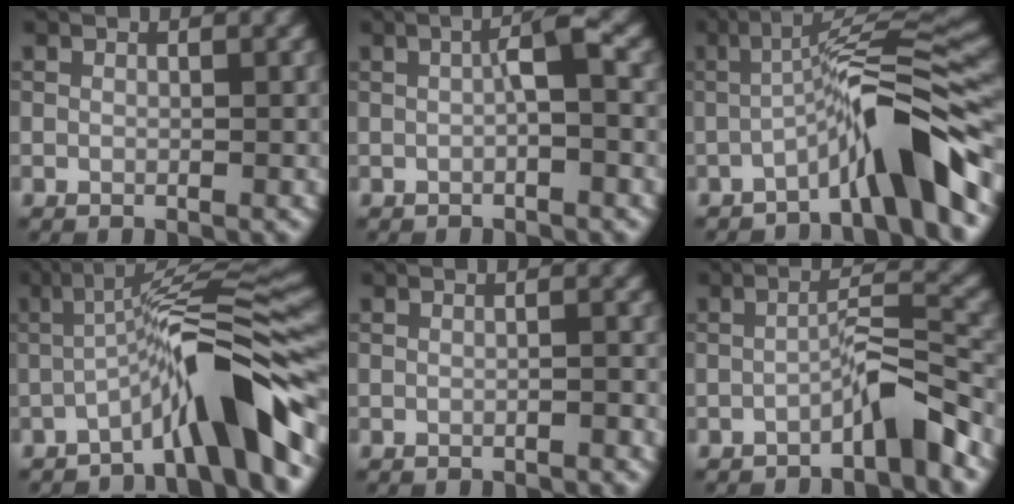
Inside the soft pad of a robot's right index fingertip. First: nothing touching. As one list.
[{"total": 2.2, "force": [-0.1, 0.2, 2.1], "torque": [-0.037, 0.011, -0.003]}, {"total": 7.6, "force": [-3.5, 0.8, 6.7], "torque": [-0.101, 0.030, -0.068]}, {"total": 8.4, "force": [-3.8, 1.0, 7.5], "torque": [-0.105, 0.027, -0.072]}, {"total": 0.7, "force": [-0.5, 0.1, 0.5], "torque": [-0.006, 0.004, -0.010]}, {"total": 3.7, "force": [-2.4, 0.4, 2.8], "torque": [-0.044, 0.021, -0.046]}]